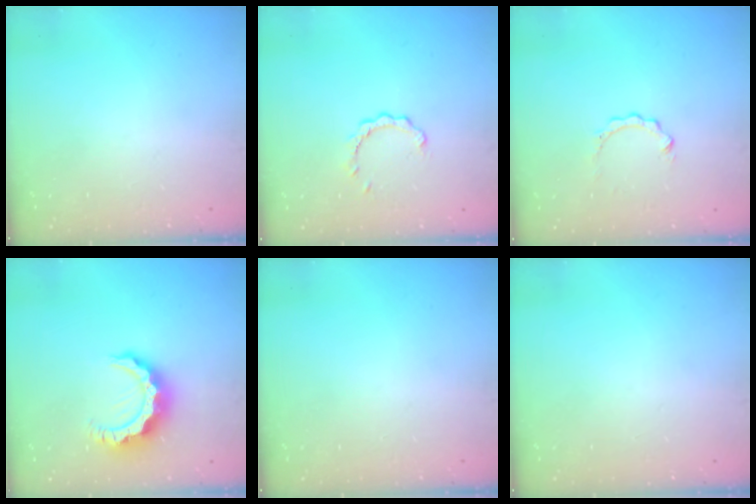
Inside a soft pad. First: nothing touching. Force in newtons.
{"total": 2.6, "press": 2.6, "slide": 0.3}
{"total": 2.8, "press": 2.8, "slide": 0.2}
{"total": 9.3, "press": 9.3, "slide": 0.6}
{"total": 0.0}
{"total": 0.0}